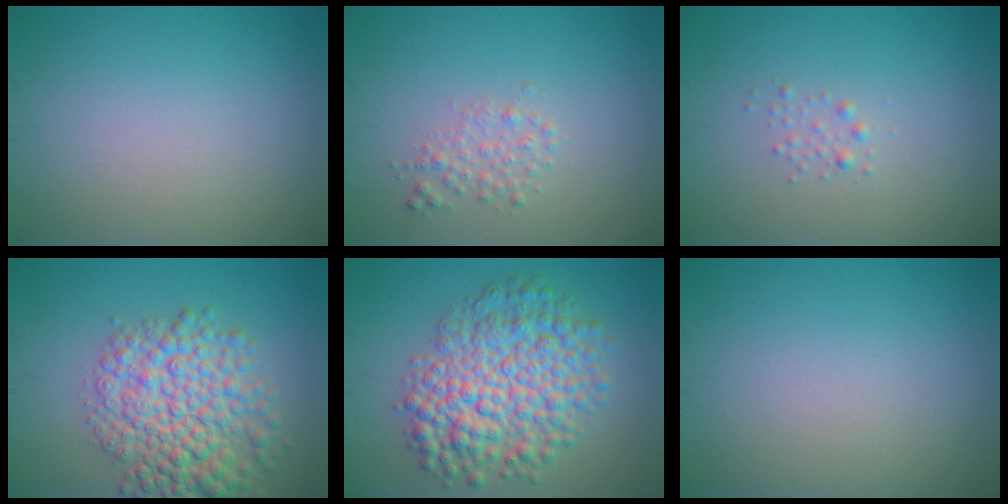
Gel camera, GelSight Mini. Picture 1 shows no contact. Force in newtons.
{"total": 1.6, "press": 1.6, "slide": 0.1}
{"total": 0.8, "press": 0.8, "slide": 0.1}
{"total": 8.1, "press": 8.1, "slide": 0.2}
{"total": 8.5, "press": 8.5, "slide": 0.2}
{"total": 0.0}